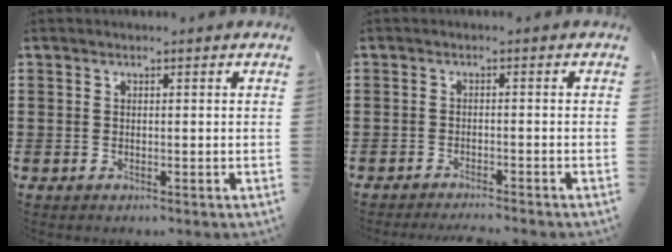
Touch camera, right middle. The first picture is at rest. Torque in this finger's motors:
{"motor_torque": [0.08, 0.04, 0.02, 0.03]}